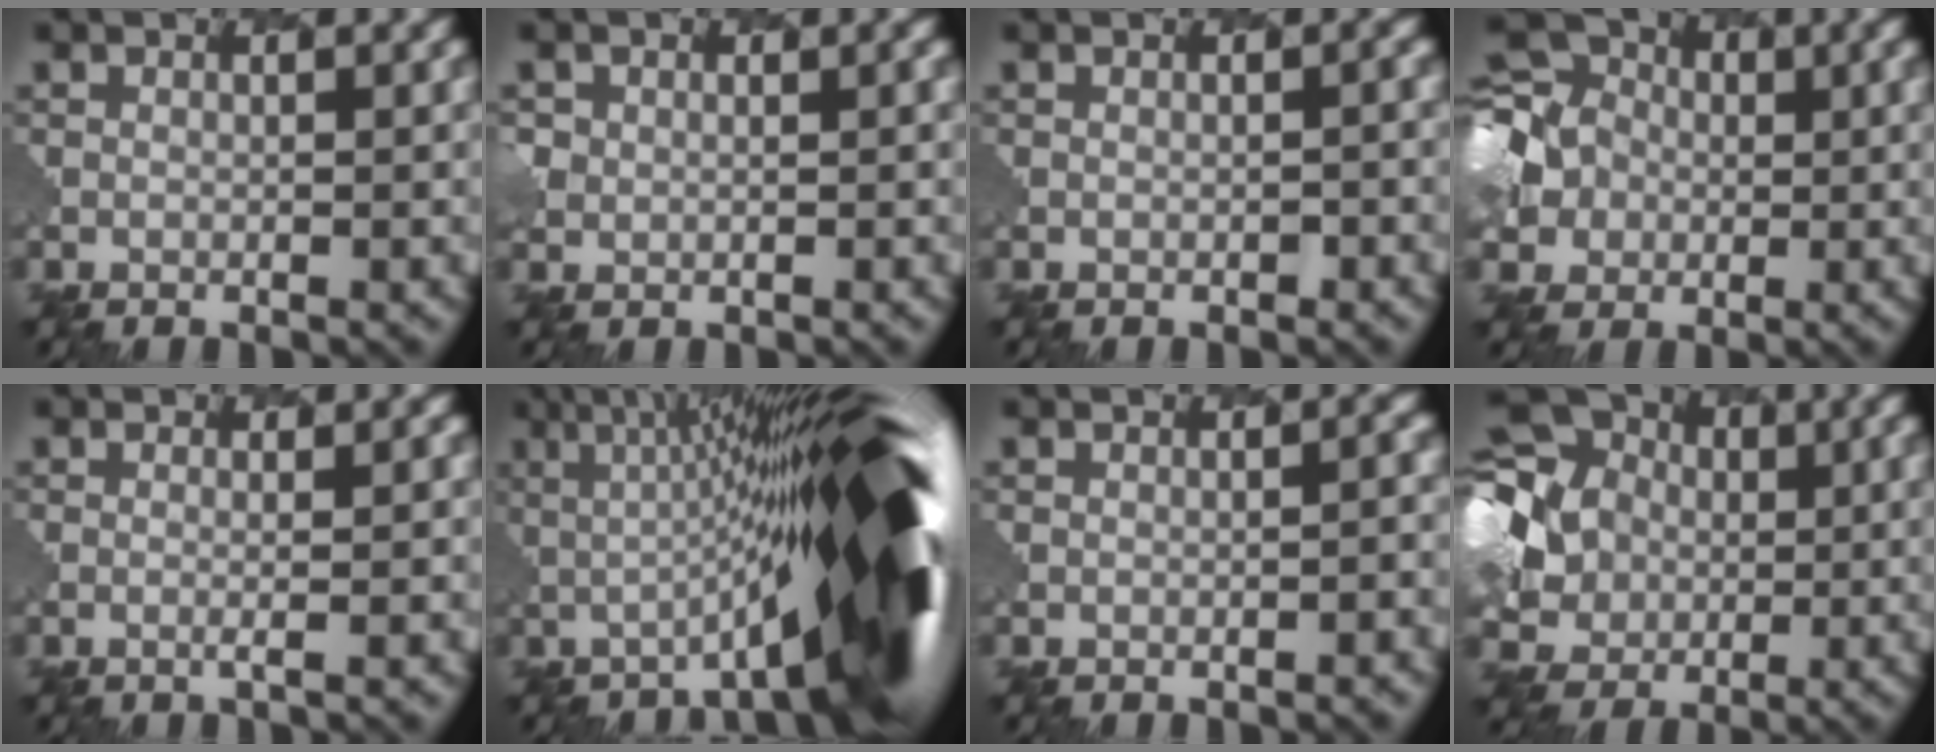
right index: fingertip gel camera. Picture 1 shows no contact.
{"total": 2.3, "force": [1.1, 2.0, -0.2], "torque": [0.002, 0.000, 0.006]}
{"total": 0.9, "force": [-0.4, 0.7, 0.5], "torque": [0.003, 0.001, 0.002]}
{"total": 10.9, "force": [0.9, 10.5, 2.8], "torque": [-0.136, 0.027, -0.033]}
{"total": 1.6, "force": [0.9, -1.3, -0.1], "torque": [0.008, 0.016, -0.006]}
{"total": 12.1, "force": [0.8, 0.4, 12.1], "torque": [-0.145, 0.046, -0.022]}
{"total": 2.1, "force": [-0.4, 0.6, 2.0], "torque": [-0.003, 0.011, -0.007]}
{"total": 14.3, "force": [3.3, 13.3, 4.1], "torque": [-0.165, 0.038, 0.003]}